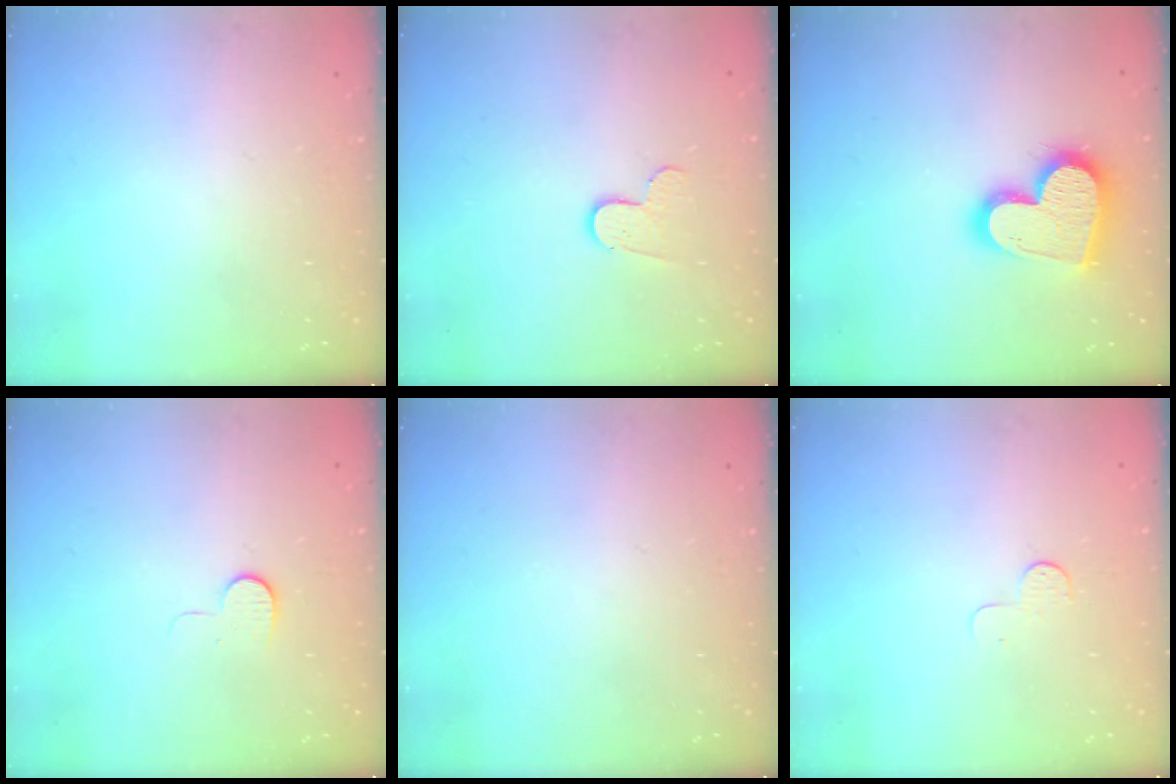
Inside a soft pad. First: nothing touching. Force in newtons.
{"total": 6.4, "press": 6.3, "slide": 0.6}
{"total": 18.6, "press": 18.5, "slide": 1.7}
{"total": 4.9, "press": 4.9, "slide": 0.4}
{"total": 0.0}
{"total": 4.1, "press": 4.1, "slide": 0.4}